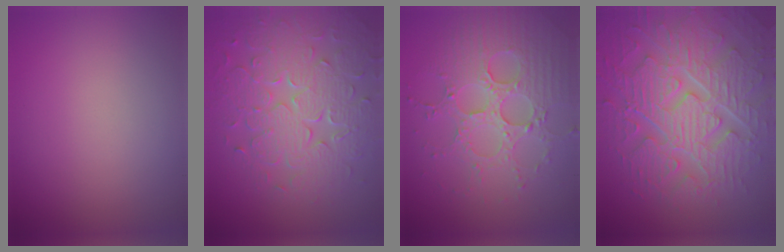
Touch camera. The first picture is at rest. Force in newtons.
{"total": 8.0, "press": 5.8, "slide": 5.5}
{"total": 5.1, "press": 4.5, "slide": 2.3}
{"total": 9.2, "press": 6.8, "slide": 6.2}